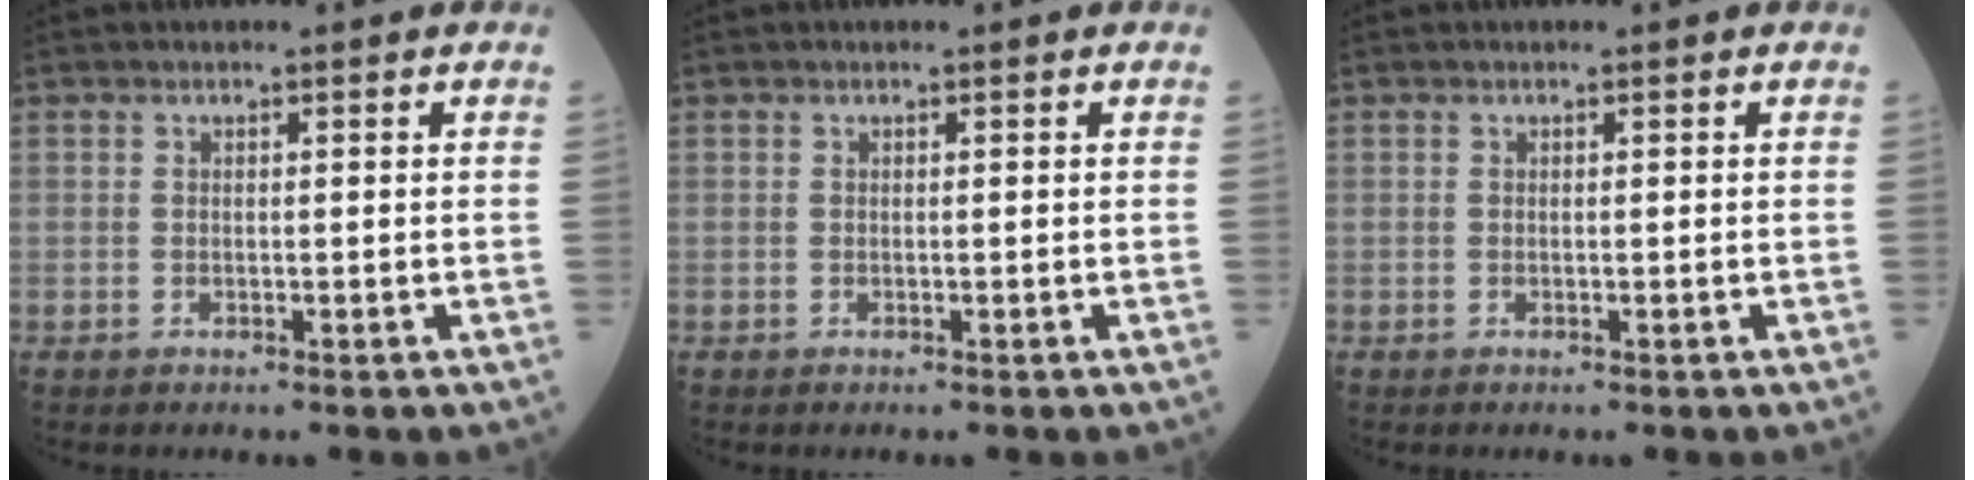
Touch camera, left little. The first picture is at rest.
{"total": 0.0}
{"total": 0.0}